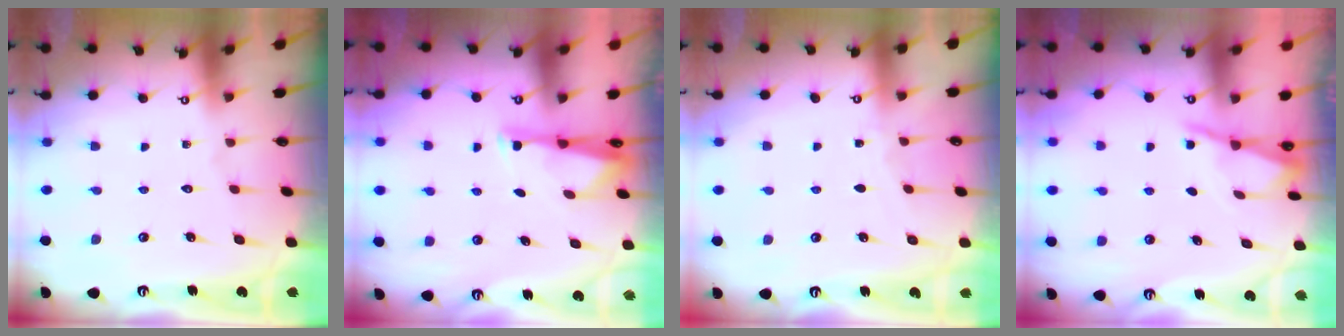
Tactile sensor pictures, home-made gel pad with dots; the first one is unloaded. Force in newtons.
{"total": 3.0, "press": 2.9, "slide": 0.5}
{"total": 2.9, "press": 2.8, "slide": 0.3}
{"total": 1.1, "press": 1.1, "slide": 0.1}